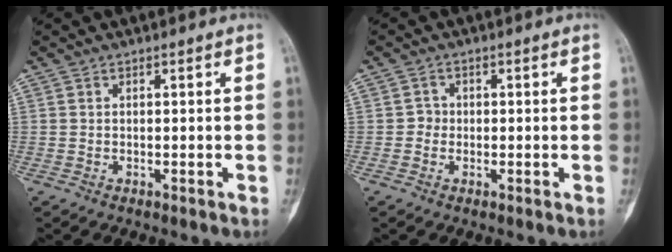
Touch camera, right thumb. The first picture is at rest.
{"total": 1.7, "force": [-0.3, 1.6, 0.4], "torque": [0.005, 0.008, -0.011]}